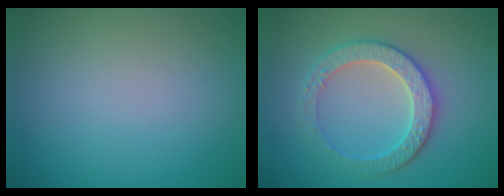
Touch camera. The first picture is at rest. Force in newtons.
{"total": 3.8, "press": 3.6, "slide": 1.2}